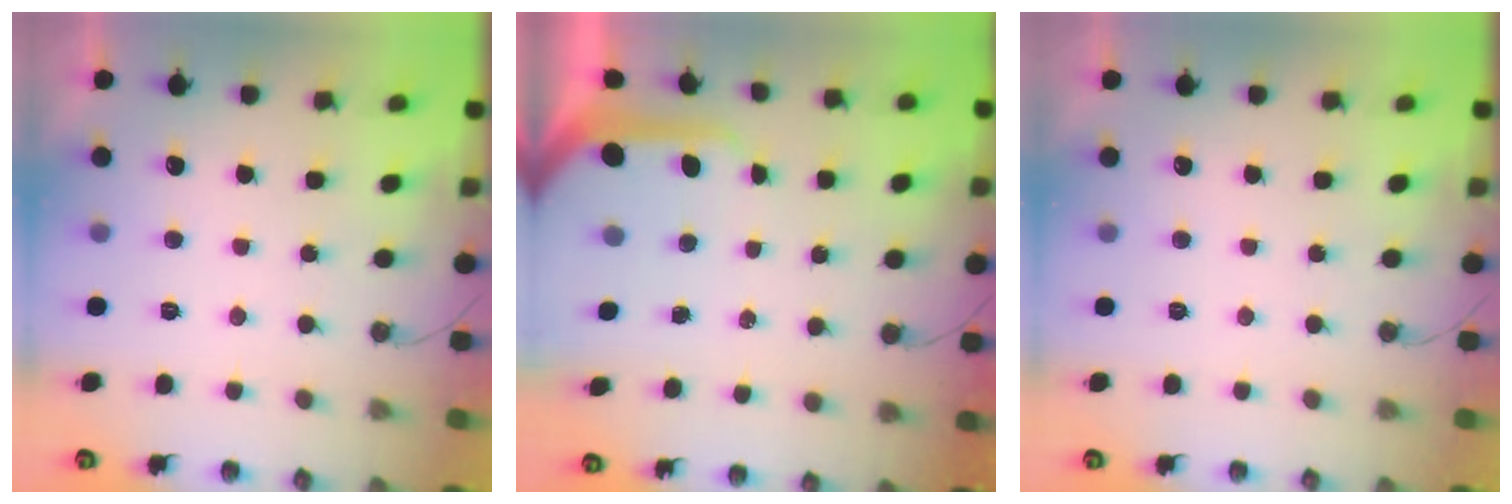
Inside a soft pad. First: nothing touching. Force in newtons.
{"total": 9.4, "press": 9.3, "slide": 1.0}
{"total": 0.0}